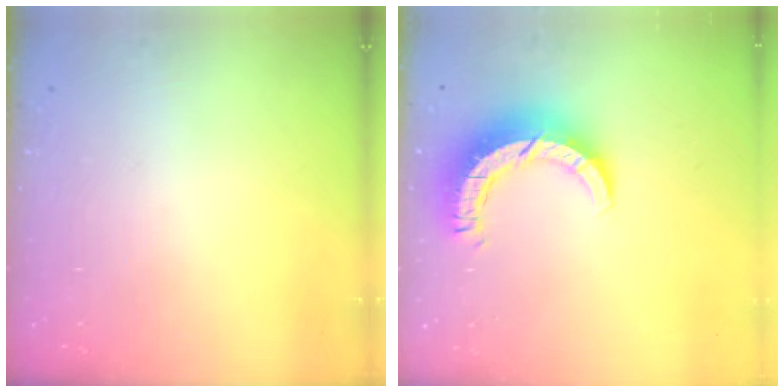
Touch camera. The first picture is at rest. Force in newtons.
{"total": 10.3, "press": 10.2, "slide": 1.0}